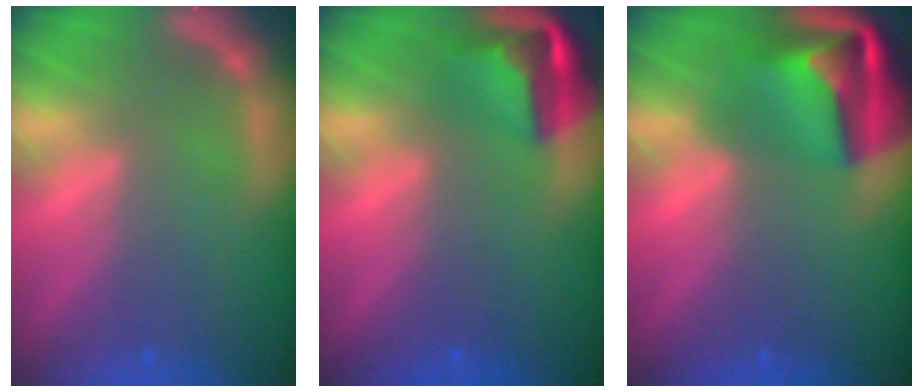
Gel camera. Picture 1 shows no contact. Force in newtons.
{"total": 5.9}
{"total": 9.5}